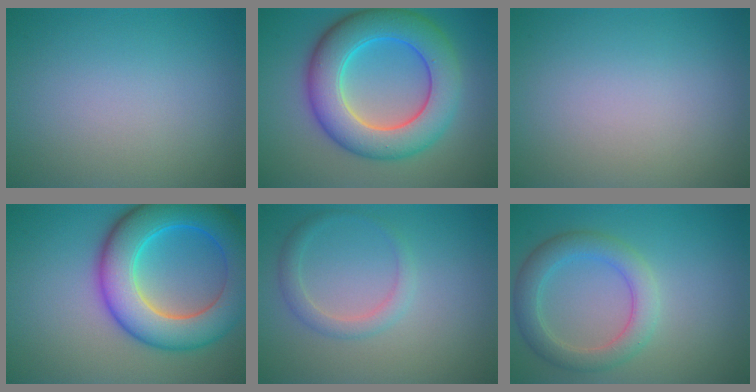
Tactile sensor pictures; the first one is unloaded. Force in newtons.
{"total": 9.4, "press": 9.4, "slide": 0.4}
{"total": 0.0}
{"total": 10.2, "press": 10.2, "slide": 0.2}
{"total": 1.9, "press": 1.9, "slide": 0.1}
{"total": 4.0, "press": 4.0, "slide": 0.2}